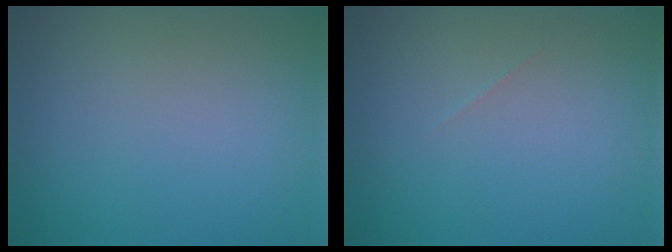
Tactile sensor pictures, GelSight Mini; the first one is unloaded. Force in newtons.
{"total": 0.0}